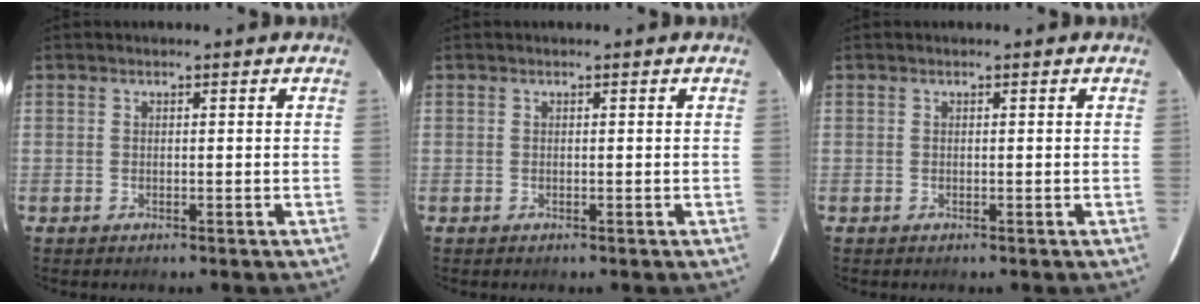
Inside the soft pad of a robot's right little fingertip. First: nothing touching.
{"total": 0.0}
{"total": 0.0}